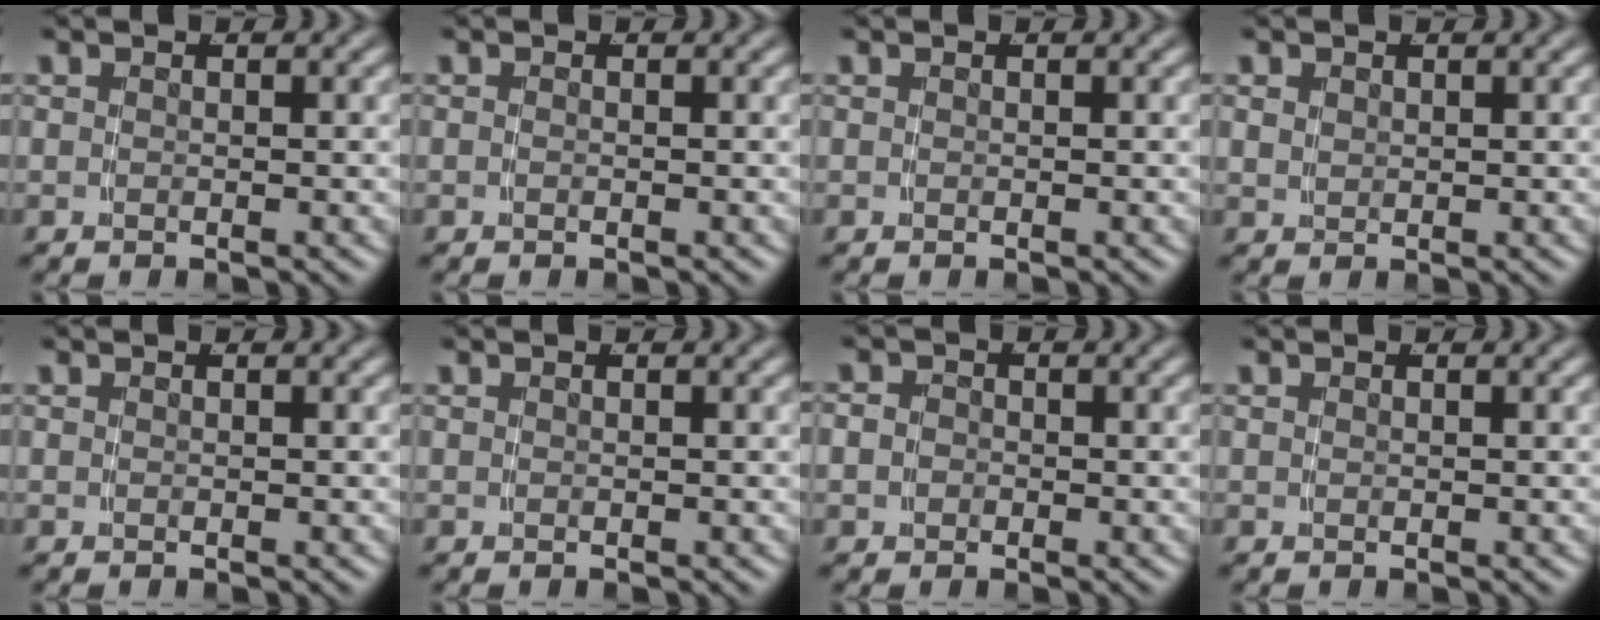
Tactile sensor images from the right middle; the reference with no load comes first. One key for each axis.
{"total": 0.0}
{"total": 0.0}
{"total": 0.7, "fx": 0.6, "fy": 0.3, "fz": 0.3, "tx": -0.006, "ty": -0.005, "tz": 0.022}
{"total": 0.0}
{"total": 0.0}
{"total": 1.7, "fx": -0.4, "fy": 1.6, "fz": 0.5, "tx": -0.017, "ty": -0.007, "tz": -0.008}
{"total": 0.0}